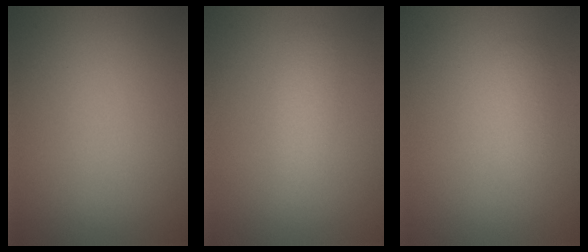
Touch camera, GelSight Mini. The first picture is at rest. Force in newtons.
{"total": 1.6, "press": 1.6, "slide": 0.1}
{"total": 1.3, "press": 1.3, "slide": 0.1}